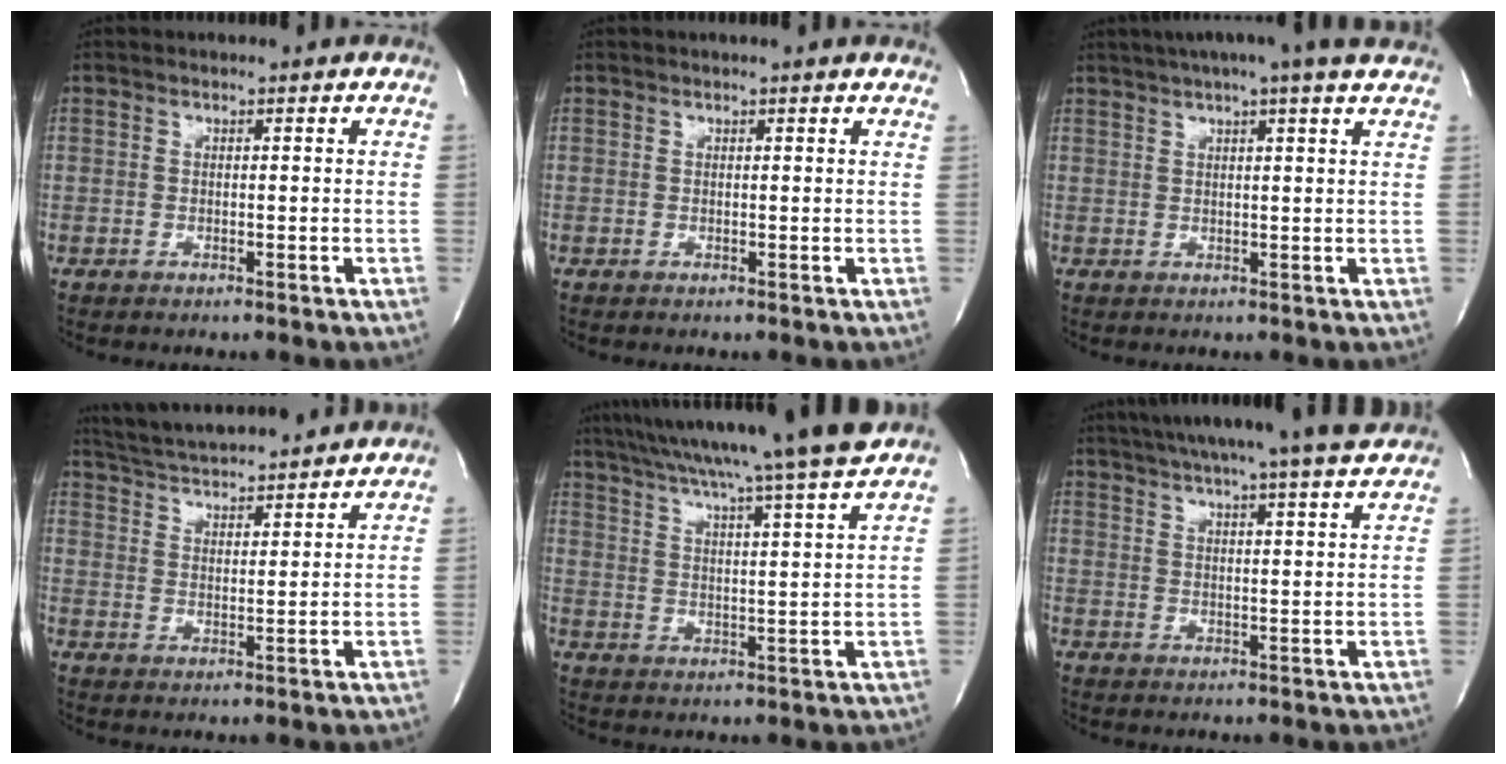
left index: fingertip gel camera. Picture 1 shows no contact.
{"total": 2.6, "force": [2.3, -0.1, 1.3], "torque": [-0.019, 0.011, 0.019]}
{"total": 12.3, "force": [10.2, 0.1, 6.9], "torque": [-0.120, 0.031, 0.123]}
{"total": 14.9, "force": [13.8, 1.3, 5.3], "torque": [-0.102, 0.022, 0.214]}
{"total": 20.8, "force": [18.2, -2.1, 9.9], "torque": [-0.174, -0.026, 0.257]}
{"total": 18.0, "force": [15.9, -0.3, 8.4], "torque": [-0.144, -0.003, 0.212]}